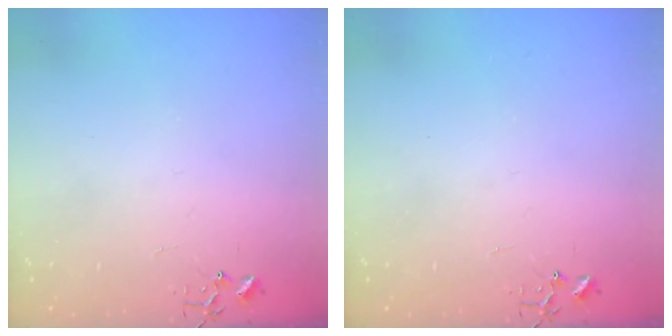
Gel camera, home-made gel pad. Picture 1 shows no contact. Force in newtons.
{"total": 0.0}